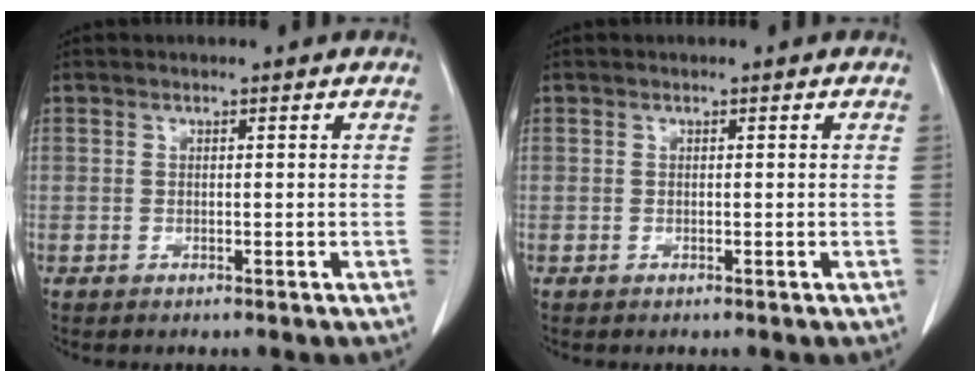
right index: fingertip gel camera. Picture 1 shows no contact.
{"total": 0.0}